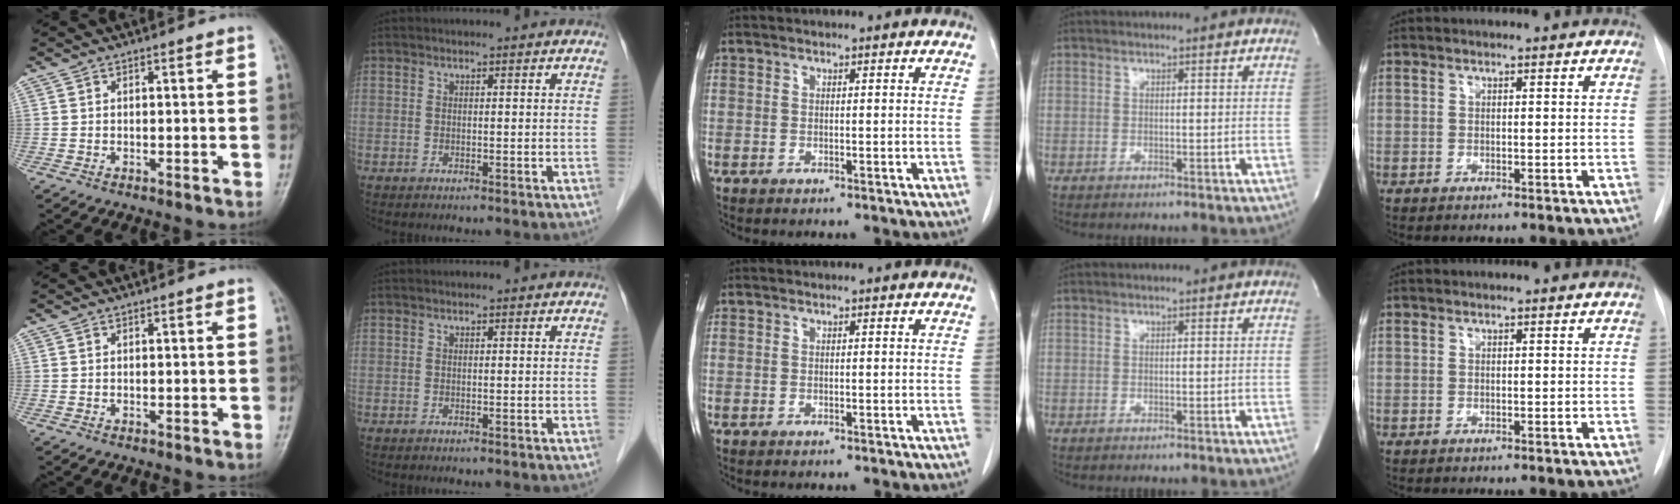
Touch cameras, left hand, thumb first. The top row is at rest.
{}